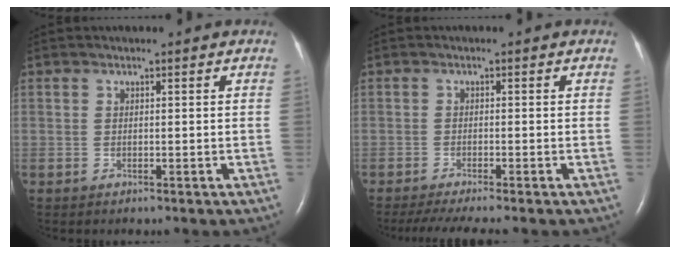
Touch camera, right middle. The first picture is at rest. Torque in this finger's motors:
{"motor_torque": [0.05, -0.06, 0.02, 0.03]}